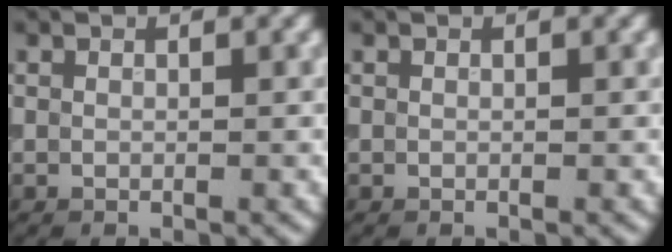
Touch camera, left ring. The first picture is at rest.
{"total": 0.0}